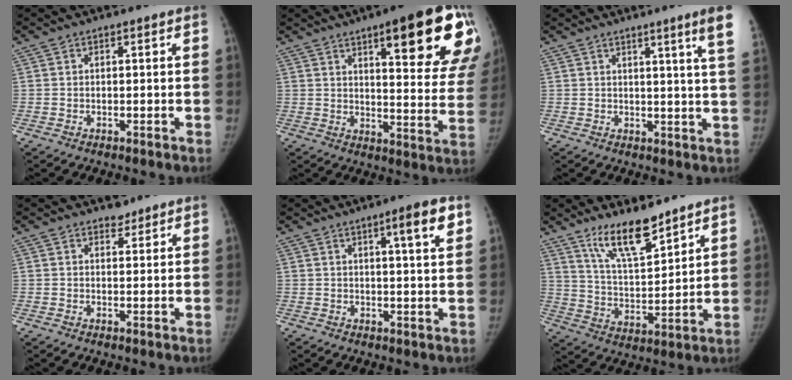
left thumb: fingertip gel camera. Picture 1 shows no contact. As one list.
[{"total": 23.7, "force": [12.2, 6.1, 19.4], "torque": [-0.205, -0.040, 0.158]}, {"total": 7.7, "force": [4.6, -1.2, 6.0], "torque": [-0.078, -0.028, 0.049]}, {"total": 1.8, "force": [1.5, 1.0, 0.2], "torque": [0.014, -0.009, 0.019]}, {"total": 6.0, "force": [3.1, 0.6, 5.2], "torque": [-0.065, -0.012, 0.041]}, {"total": 11.9, "force": [9.0, 3.2, 7.1], "torque": [-0.102, -0.066, 0.172]}]